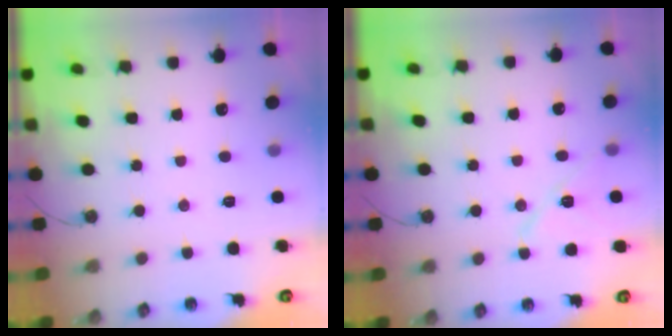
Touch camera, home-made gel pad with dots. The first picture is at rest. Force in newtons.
{"total": 9.8, "press": 9.7, "slide": 1.1}